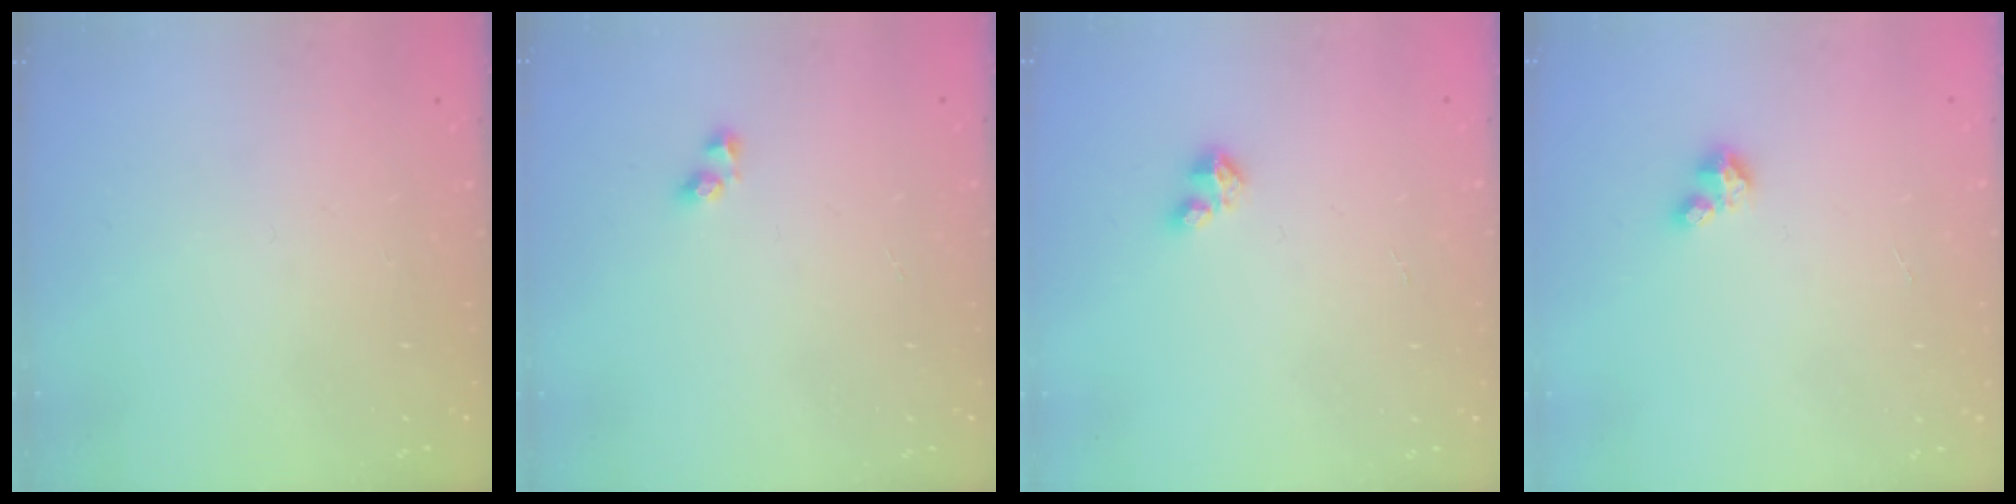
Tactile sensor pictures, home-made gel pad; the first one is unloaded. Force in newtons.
{"total": 2.2, "press": 1.9, "slide": 1.1}
{"total": 2.1, "press": 2.1, "slide": 0.2}
{"total": 2.7, "press": 2.7, "slide": 0.3}